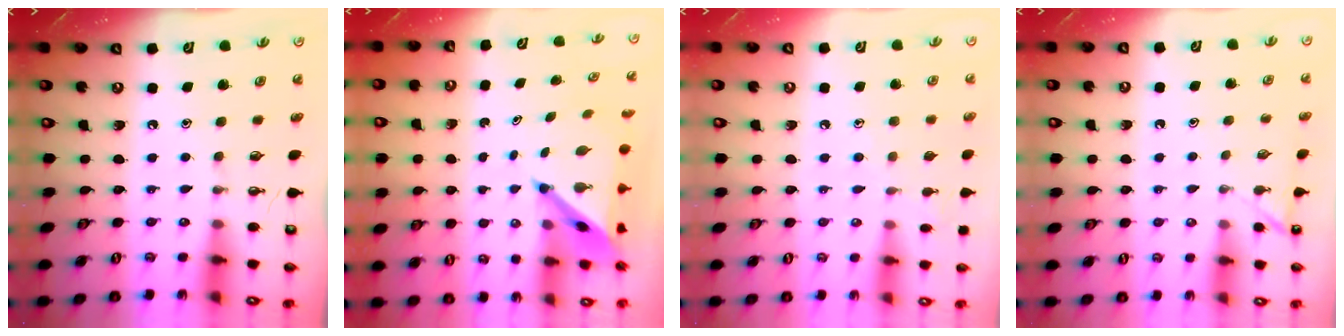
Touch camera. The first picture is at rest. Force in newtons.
{"total": 5.4, "press": 5.3, "slide": 0.7}
{"total": 6.8, "press": 6.7, "slide": 0.7}
{"total": 2.1, "press": 2.1, "slide": 0.3}